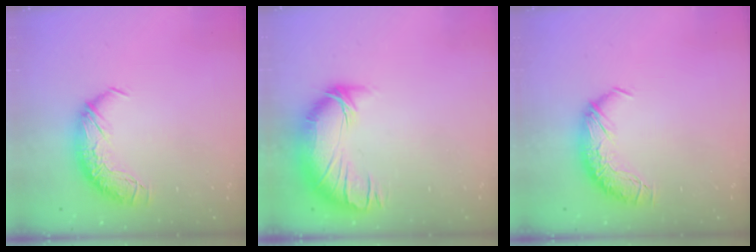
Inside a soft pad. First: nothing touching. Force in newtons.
{"total": 2.5, "press": 1.2, "slide": 2.2}
{"total": 0.0}